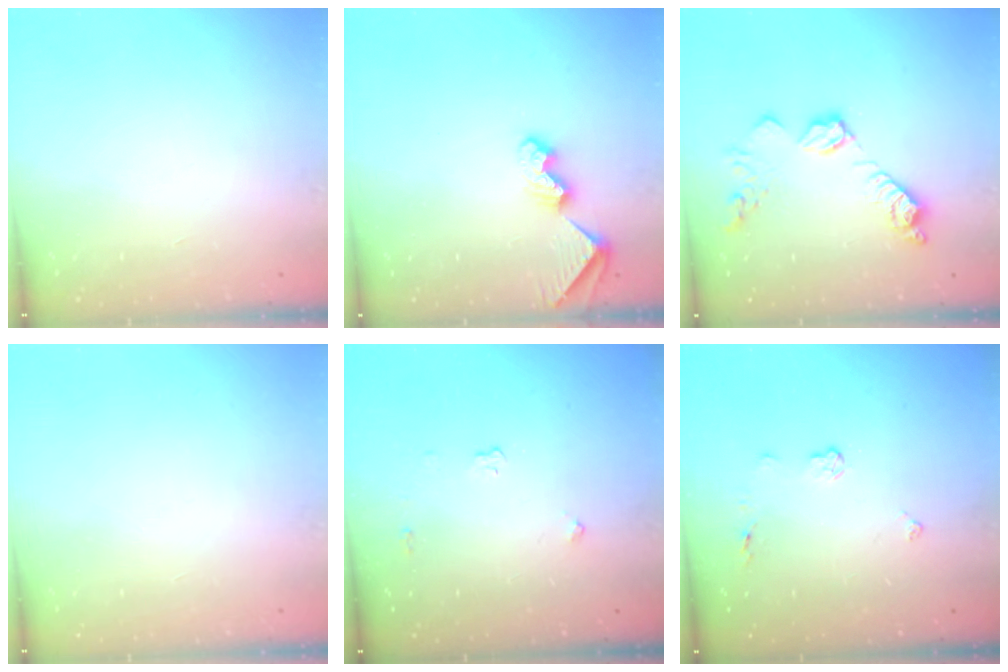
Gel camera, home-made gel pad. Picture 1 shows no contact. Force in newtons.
{"total": 8.7, "press": 8.7, "slide": 0.7}
{"total": 12.8, "press": 12.8, "slide": 0.8}
{"total": 0.0}
{"total": 3.3, "press": 3.2, "slide": 0.4}
{"total": 5.1, "press": 5.1, "slide": 0.4}